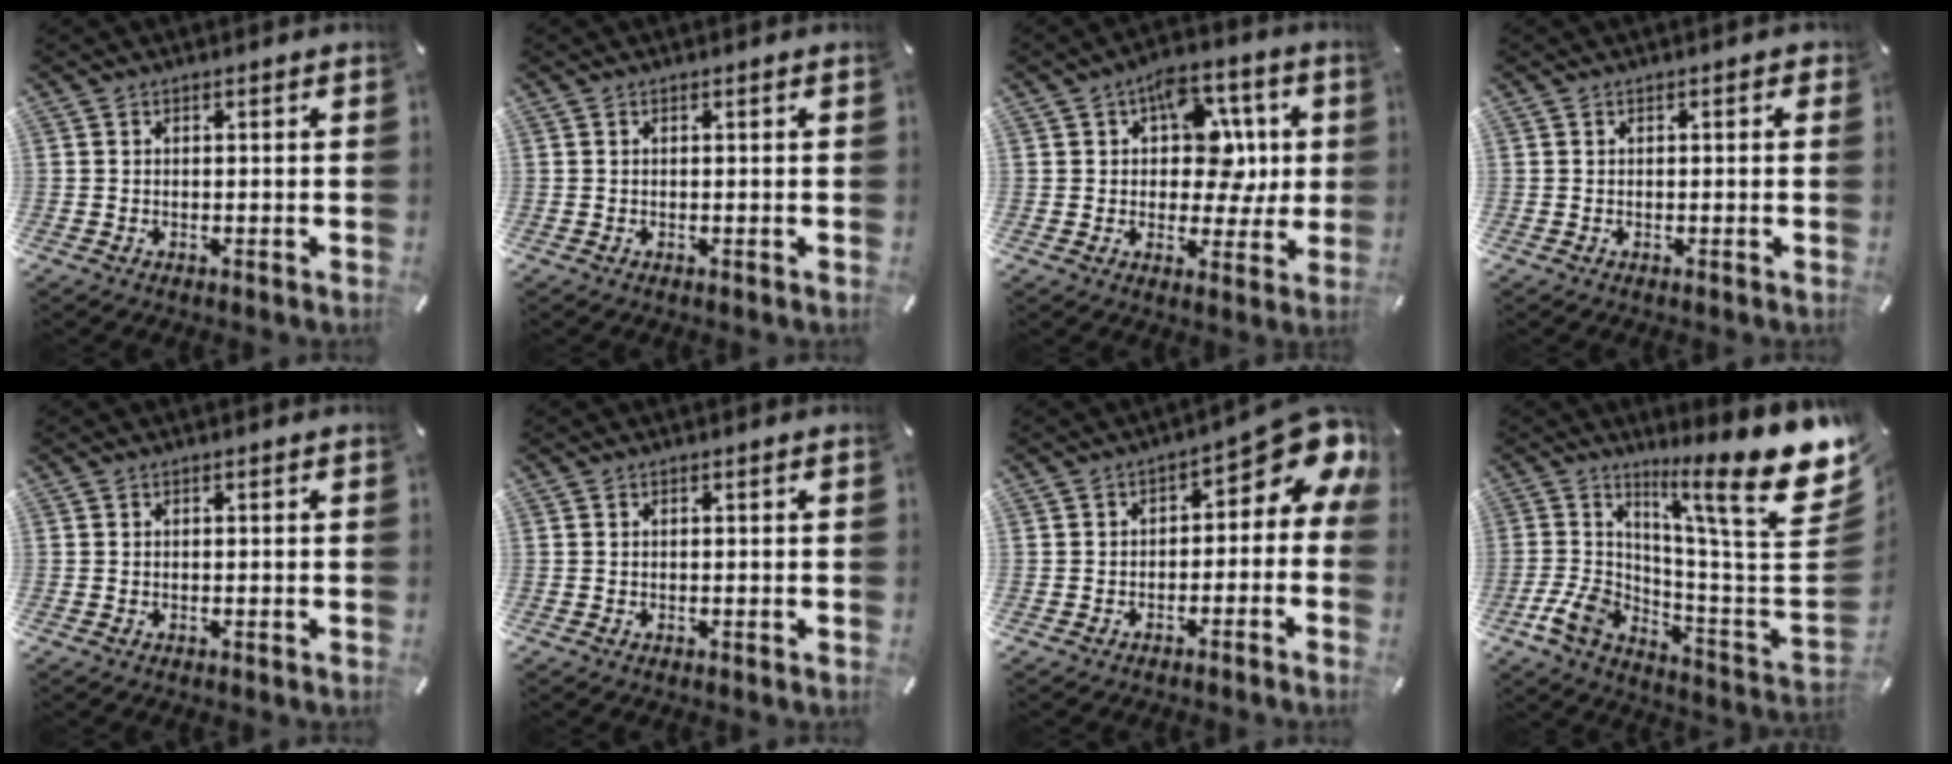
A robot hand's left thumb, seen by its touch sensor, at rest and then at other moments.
{"total": 0.0}
{"total": 12.5, "force": [2.9, 9.1, 8.1], "torque": [-0.097, -0.012, 0.051]}
{"total": 0.6, "force": [-0.1, 0.4, 0.4], "torque": [-0.006, 0.002, -0.002]}
{"total": 0.0}
{"total": 0.0}
{"total": 9.1, "force": [3.0, 4.6, 7.2], "torque": [-0.081, -0.037, 0.048]}
{"total": 21.2, "force": [9.9, 4.9, 18.1], "torque": [-0.281, -0.089, 0.152]}